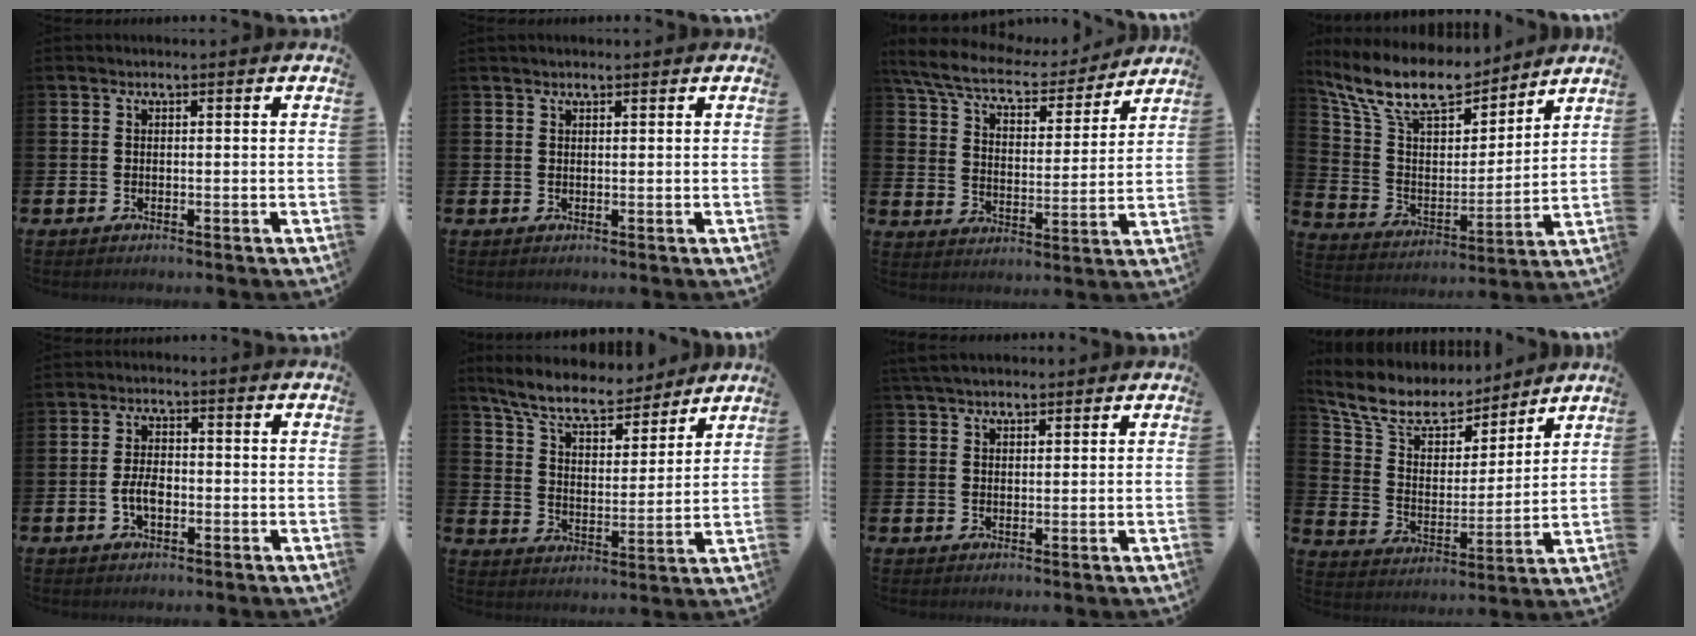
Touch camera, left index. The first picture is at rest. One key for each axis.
{"total": 1.2, "fx": 1.1, "fy": 0.3, "fz": 0.4, "tx": -0.006, "ty": 0.002, "tz": 0.020}
{"total": 8.2, "fx": 7.3, "fy": 2.1, "fz": 3.1, "tx": -0.100, "ty": -0.044, "tz": 0.125}
{"total": 12.3, "fx": 10.5, "fy": 4.4, "fz": 4.6, "tx": -0.139, "ty": -0.059, "tz": 0.187}
{"total": 3.4, "fx": -0.7, "fy": 1.9, "fz": 2.8, "tx": -0.050, "ty": -0.002, "tz": -0.017}
{"total": 9.0, "fx": 8.2, "fy": 2.2, "fz": 2.9, "tx": -0.089, "ty": -0.048, "tz": 0.147}
{"total": 3.4, "fx": 3.1, "fy": 1.0, "fz": 1.1, "tx": -0.018, "ty": -0.007, "tz": 0.056}
{"total": 10.1, "fx": 8.7, "fy": 4.3, "fz": 2.8, "tx": -0.101, "ty": -0.054, "tz": 0.157}